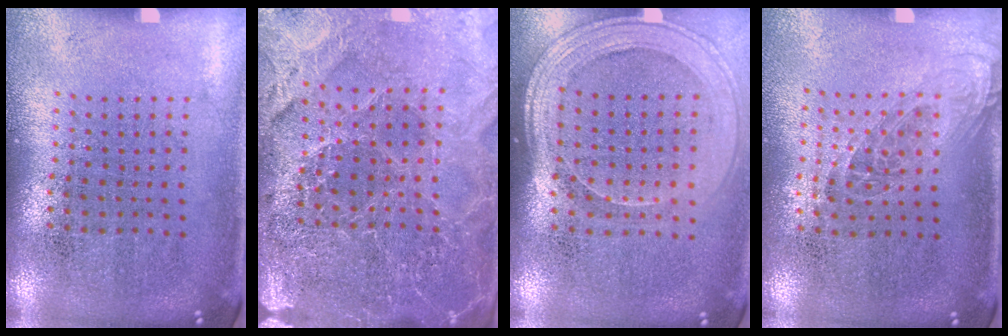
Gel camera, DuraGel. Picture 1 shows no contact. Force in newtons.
{"total": 4.3, "press": 4.1, "slide": 1.5}
{"total": 1.8, "press": 1.6, "slide": 0.7}
{"total": 1.0, "press": 0.9, "slide": 0.6}